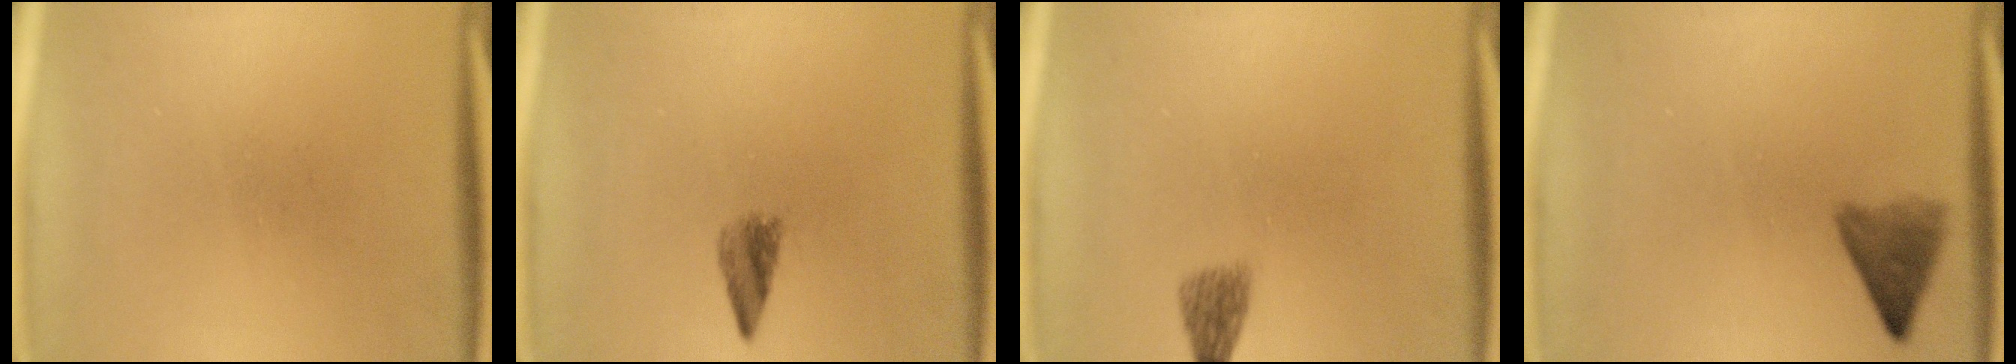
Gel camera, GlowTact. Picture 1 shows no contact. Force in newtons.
{"total": 2.6}
{"total": 2.4}
{"total": 3.8}